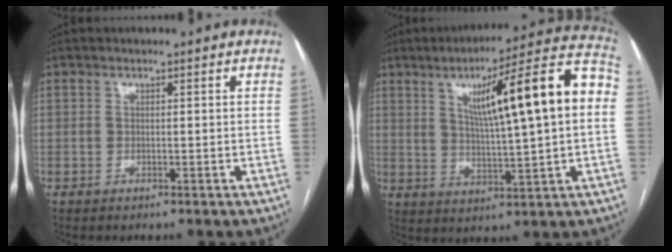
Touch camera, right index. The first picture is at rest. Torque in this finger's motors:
{"motor_torque": [1.56, 0.58, 0.39, 0.21]}